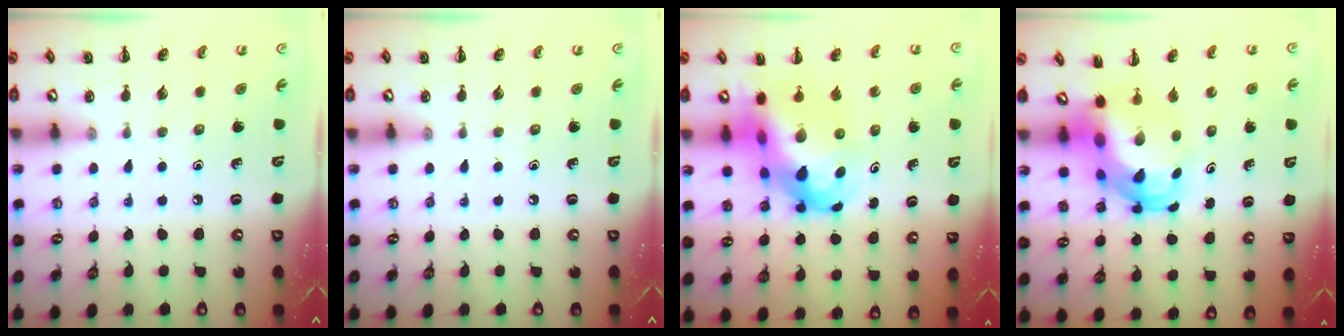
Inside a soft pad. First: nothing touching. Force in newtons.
{"total": 0.0}
{"total": 15.0, "press": 14.5, "slide": 3.8}
{"total": 7.8, "press": 7.6, "slide": 2.0}